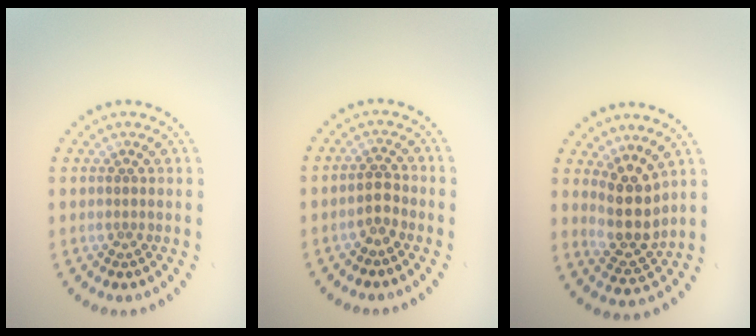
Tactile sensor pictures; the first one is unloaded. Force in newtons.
{"total": 1.7, "press": 1.6, "slide": 0.5}
{"total": 4.1, "press": 3.4, "slide": 2.2}